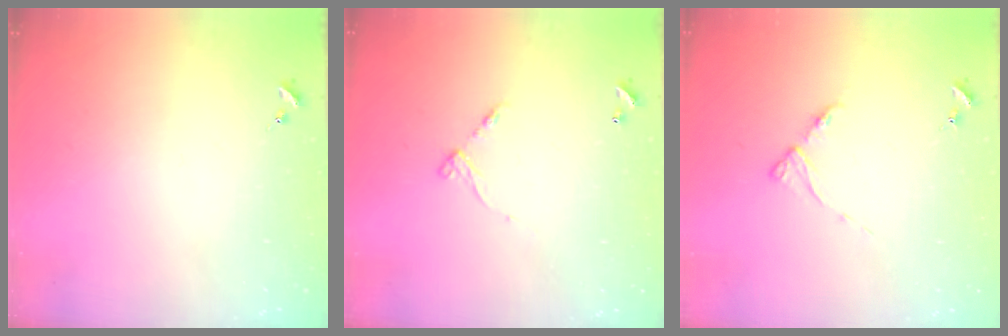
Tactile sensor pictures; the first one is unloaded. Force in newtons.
{"total": 6.2, "press": 6.2, "slide": 0.4}
{"total": 4.5, "press": 4.5, "slide": 0.5}